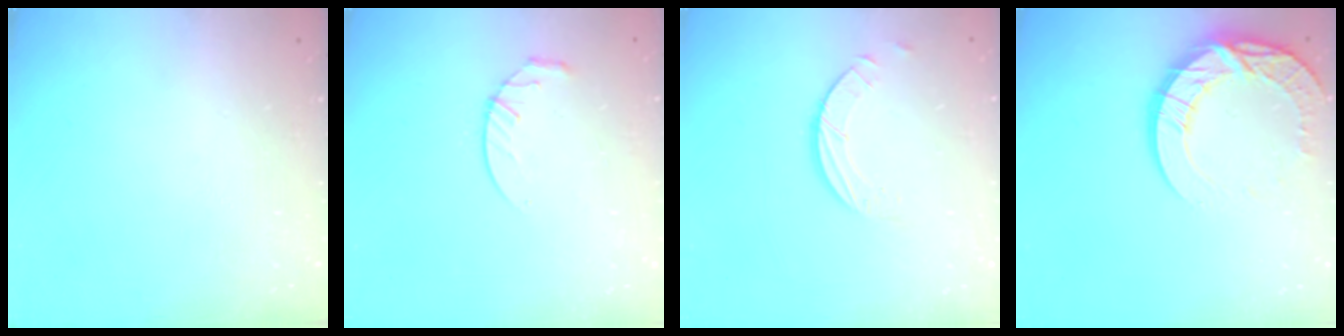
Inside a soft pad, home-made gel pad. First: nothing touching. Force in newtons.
{"total": 4.2, "press": 4.2, "slide": 0.5}
{"total": 3.9, "press": 3.9, "slide": 0.4}
{"total": 14.4, "press": 14.4, "slide": 1.4}